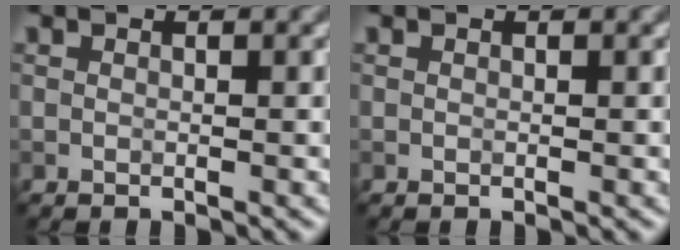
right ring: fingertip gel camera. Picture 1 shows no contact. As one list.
[{"total": 0.0}]